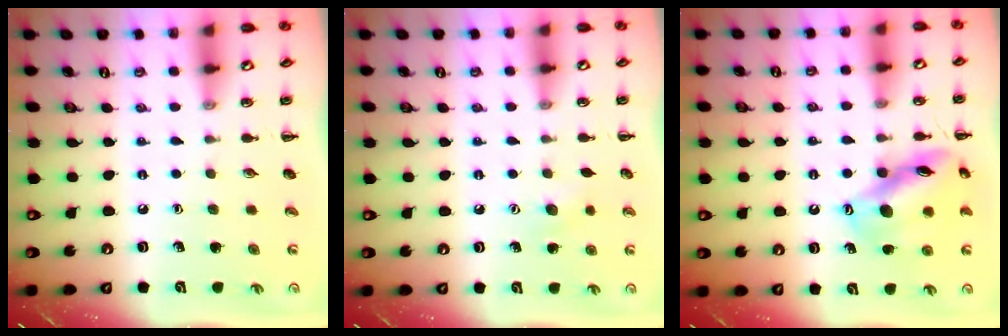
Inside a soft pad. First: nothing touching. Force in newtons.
{"total": 5.5, "press": 5.3, "slide": 1.4}
{"total": 14.6, "press": 14.6, "slide": 1.4}